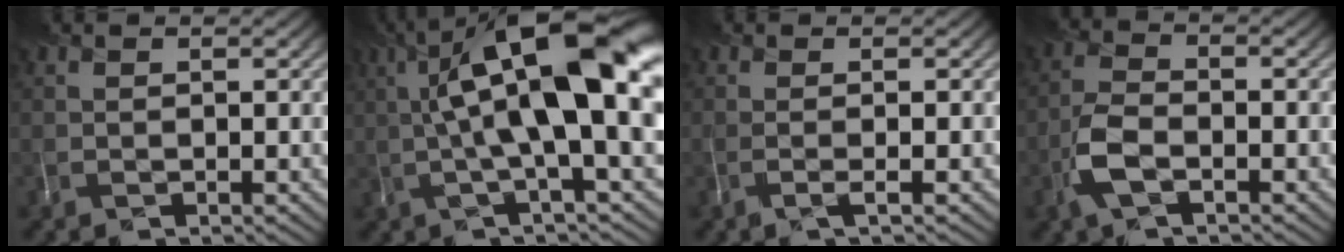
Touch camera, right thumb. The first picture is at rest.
{"total": 15.9, "force": [2.3, 4.5, 15.1], "torque": [-0.256, 0.022, 0.044]}
{"total": 1.3, "force": [-0.4, 0.1, 1.2], "torque": [-0.014, 0.007, -0.016]}
{"total": 4.4, "force": [-2.0, 2.0, 3.3], "torque": [-0.079, 0.003, -0.048]}